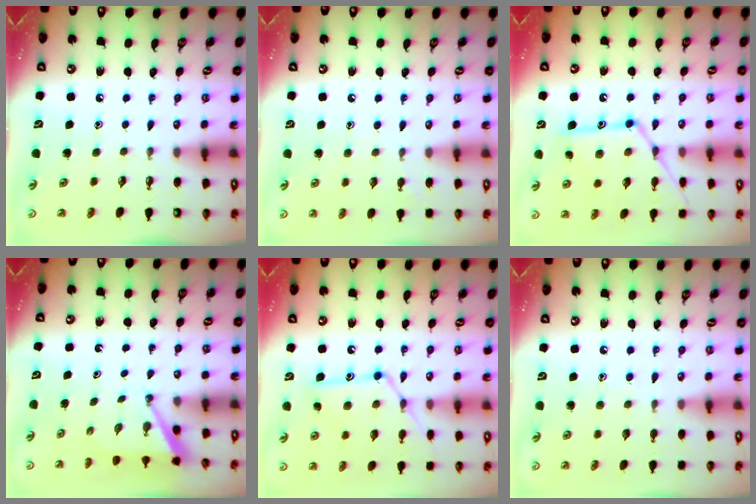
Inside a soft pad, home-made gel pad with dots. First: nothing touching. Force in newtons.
{"total": 5.4, "press": 5.3, "slide": 0.5}
{"total": 15.2, "press": 15.2, "slide": 1.1}
{"total": 2.9, "press": 2.9, "slide": 0.2}
{"total": 12.9, "press": 12.9, "slide": 0.9}
{"total": 5.1, "press": 5.0, "slide": 0.6}